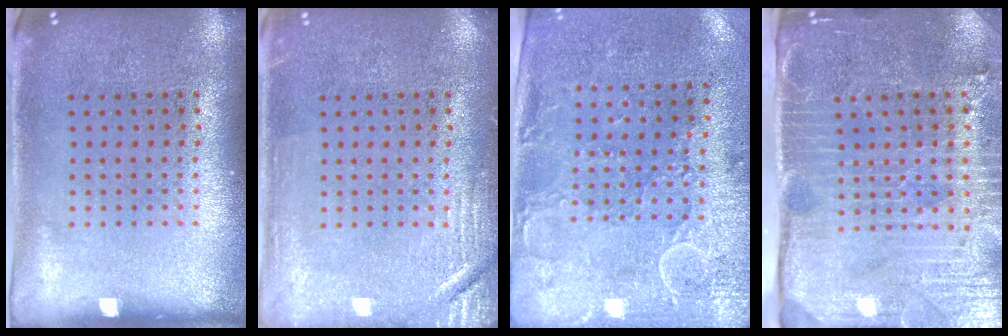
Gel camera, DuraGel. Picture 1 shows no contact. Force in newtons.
{"total": 2.5, "press": 2.5, "slide": 0.4}
{"total": 2.9, "press": 2.3, "slide": 1.7}
{"total": 4.4, "press": 3.7, "slide": 2.3}